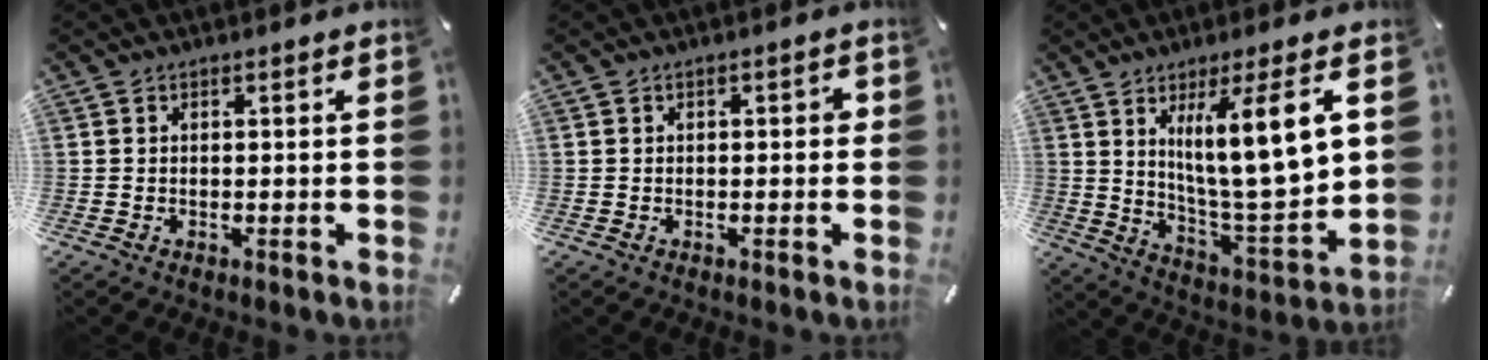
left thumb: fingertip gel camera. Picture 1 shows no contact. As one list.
[{"total": 1.4, "force": [-0.1, 0.7, 1.2], "torque": [-0.022, 0.005, -0.004]}, {"total": 16.3, "force": [6.7, 3.2, 14.5], "torque": [-0.236, -0.036, 0.097]}]